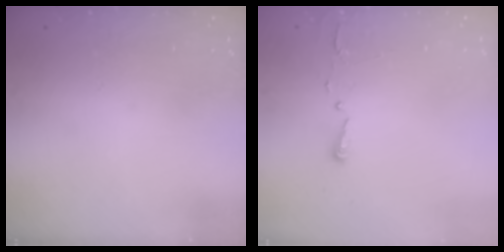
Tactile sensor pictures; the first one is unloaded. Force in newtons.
{"total": 2.7, "press": 2.7, "slide": 0.4}